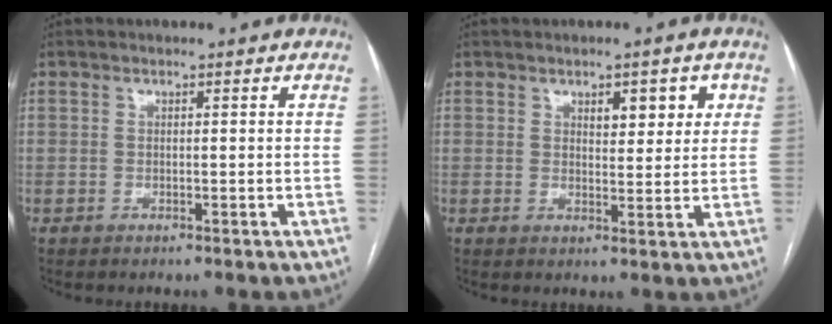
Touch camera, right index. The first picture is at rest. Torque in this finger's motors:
{"motor_torque": [0.50, 0.39, 0.06, 0.02]}